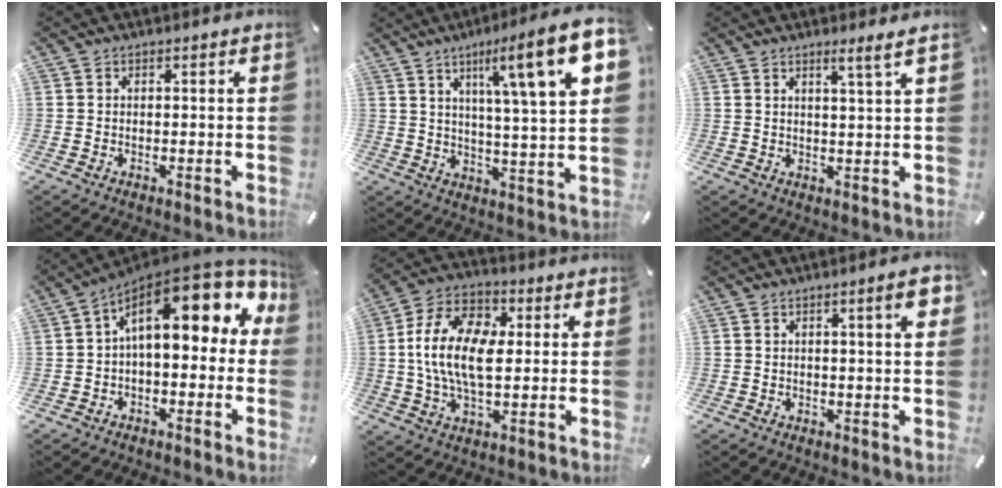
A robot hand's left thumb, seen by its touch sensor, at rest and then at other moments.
{"total": 16.4, "force": [7.5, 2.4, 14.4], "torque": [-0.222, -0.045, 0.100]}
{"total": 3.6, "force": [2.4, -0.5, 2.7], "torque": [-0.047, -0.011, 0.039]}
{"total": 17.8, "force": [6.4, 8.5, 14.3], "torque": [-0.224, -0.044, 0.109]}
{"total": 15.4, "force": [0.9, 9.4, 12.1], "torque": [-0.251, 0.011, 0.015]}
{"total": 5.0, "force": [1.7, 0.9, 4.7], "torque": [-0.073, -0.002, 0.024]}